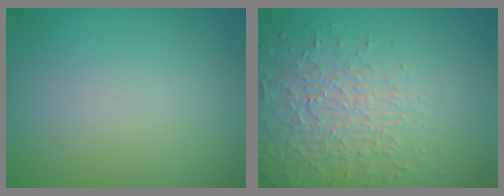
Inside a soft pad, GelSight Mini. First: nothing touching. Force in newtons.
{"total": 4.0, "press": 3.8, "slide": 1.2}